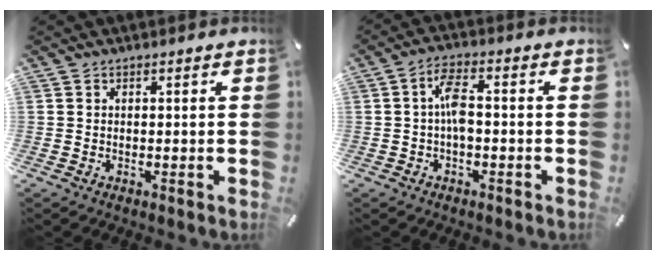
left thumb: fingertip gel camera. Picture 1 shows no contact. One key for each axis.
{"total": 5.7, "fx": -0.8, "fy": 2.5, "fz": 5.1, "tx": -0.106, "ty": 0.010, "tz": -0.017}